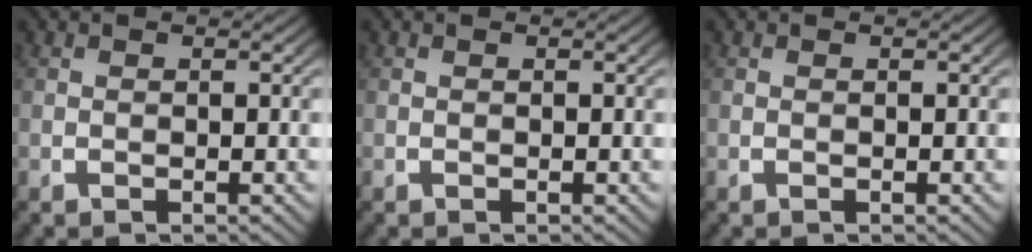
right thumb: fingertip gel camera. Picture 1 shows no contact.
{"total": 0.0}
{"total": 0.0}